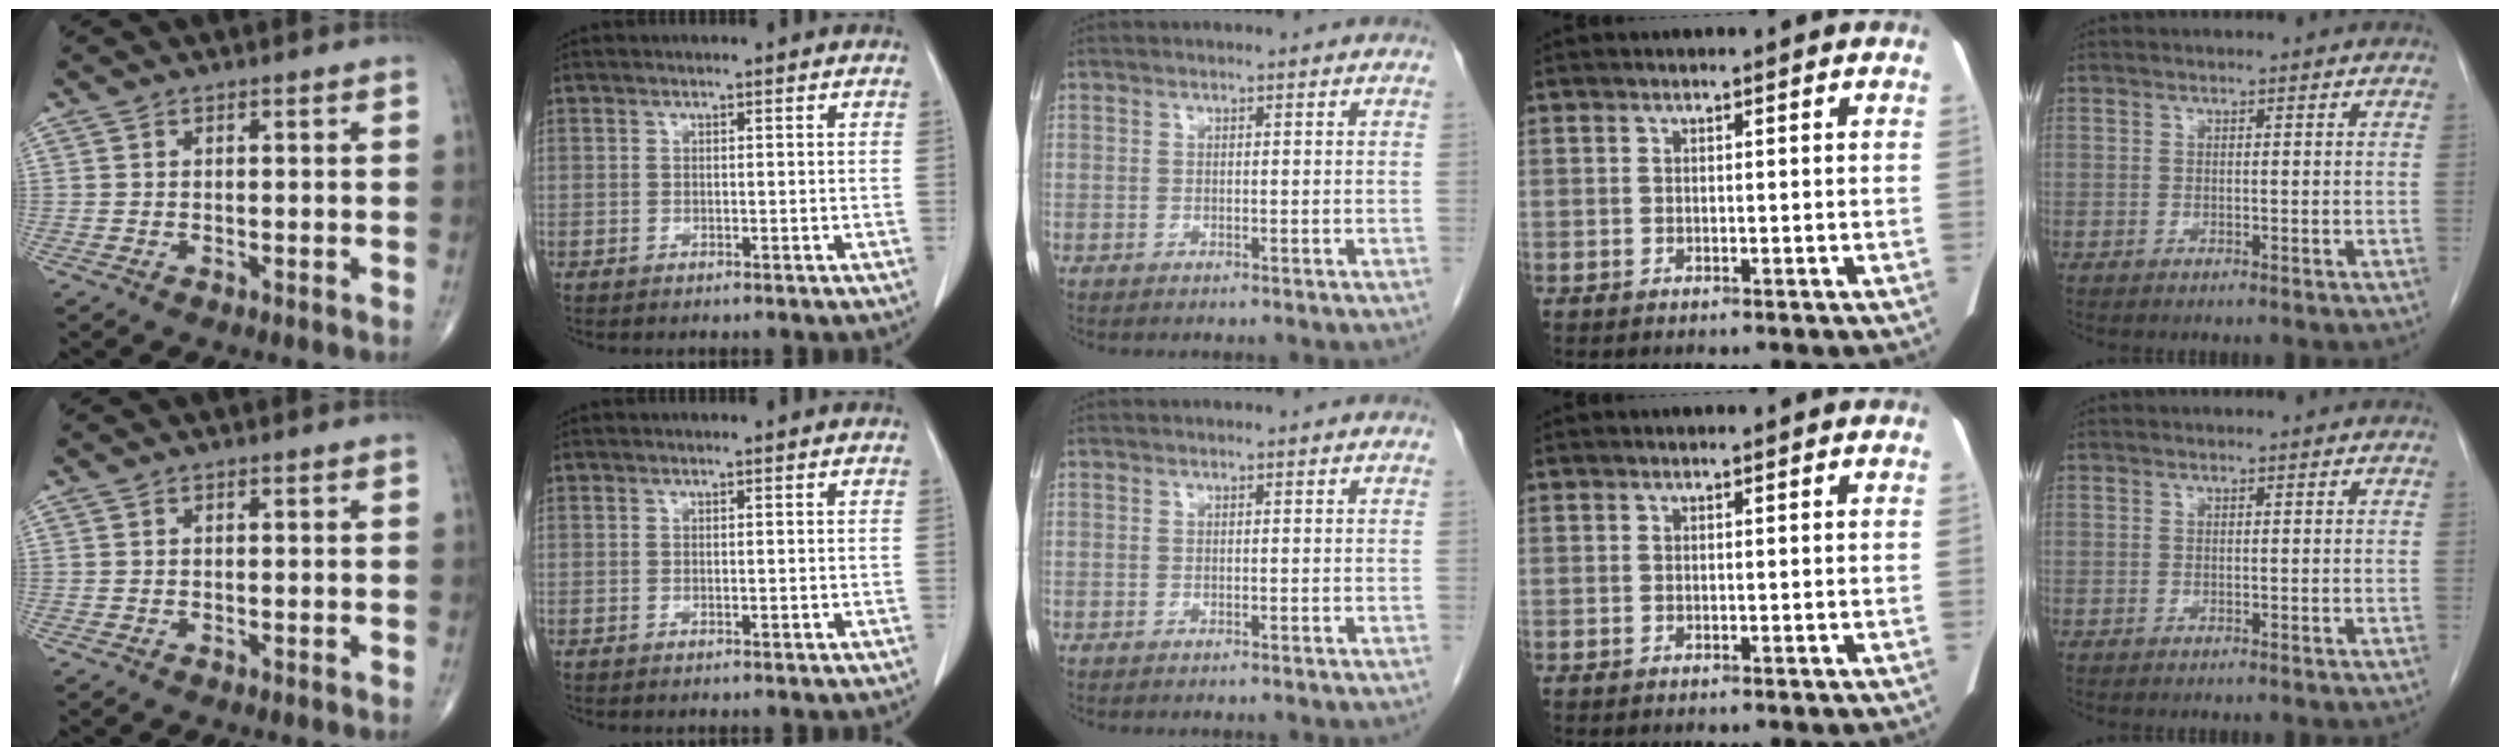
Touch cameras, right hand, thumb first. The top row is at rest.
{"index": {"total": 0.6, "force": [-0.1, 0.3, 0.5], "torque": [-0.016, 0.000, 0.000]}}